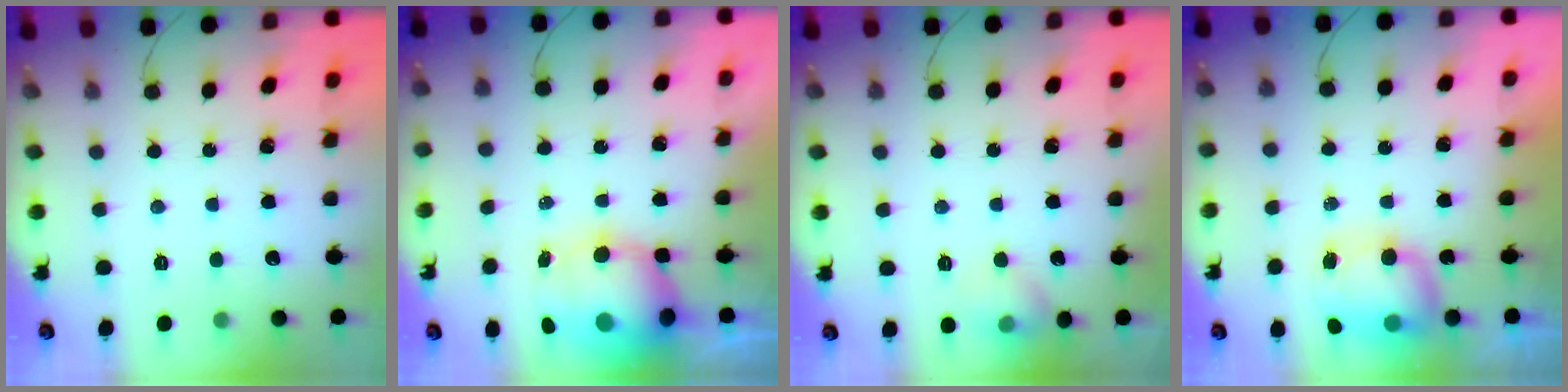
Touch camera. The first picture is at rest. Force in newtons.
{"total": 11.2, "press": 10.9, "slide": 2.4}
{"total": 6.6, "press": 6.4, "slide": 1.9}
{"total": 8.8, "press": 8.6, "slide": 1.9}